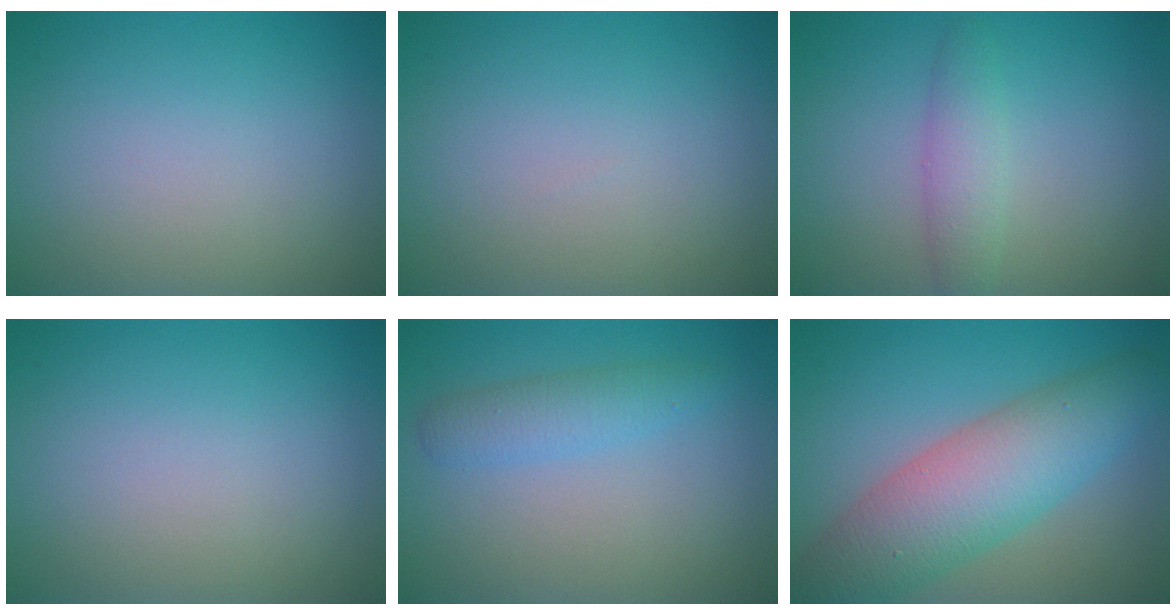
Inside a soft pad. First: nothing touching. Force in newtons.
{"total": 0.0}
{"total": 2.5, "press": 2.5, "slide": 0.1}
{"total": 0.0}
{"total": 2.4, "press": 2.4, "slide": 0.1}
{"total": 8.0, "press": 8.0, "slide": 0.4}